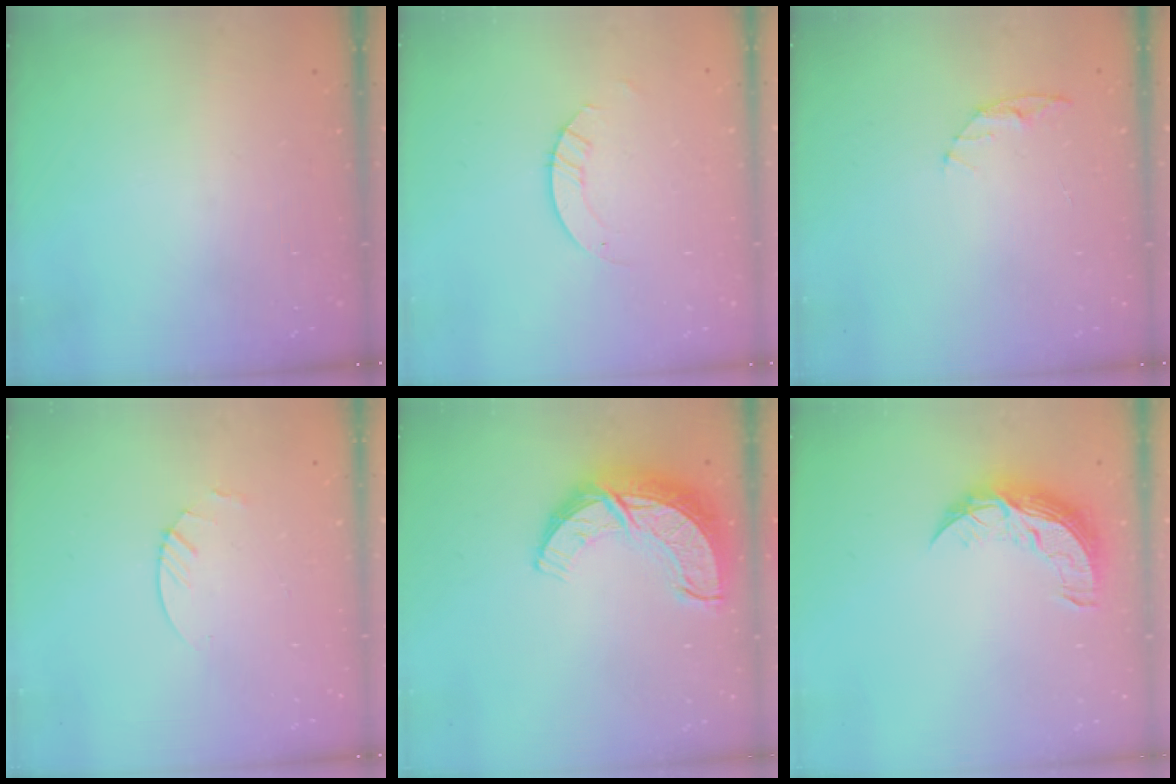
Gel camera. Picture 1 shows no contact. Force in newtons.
{"total": 2.9, "press": 2.9, "slide": 0.3}
{"total": 5.7, "press": 5.6, "slide": 0.7}
{"total": 3.0, "press": 3.0, "slide": 0.3}
{"total": 12.6, "press": 12.6, "slide": 0.9}
{"total": 9.7, "press": 9.7, "slide": 0.6}